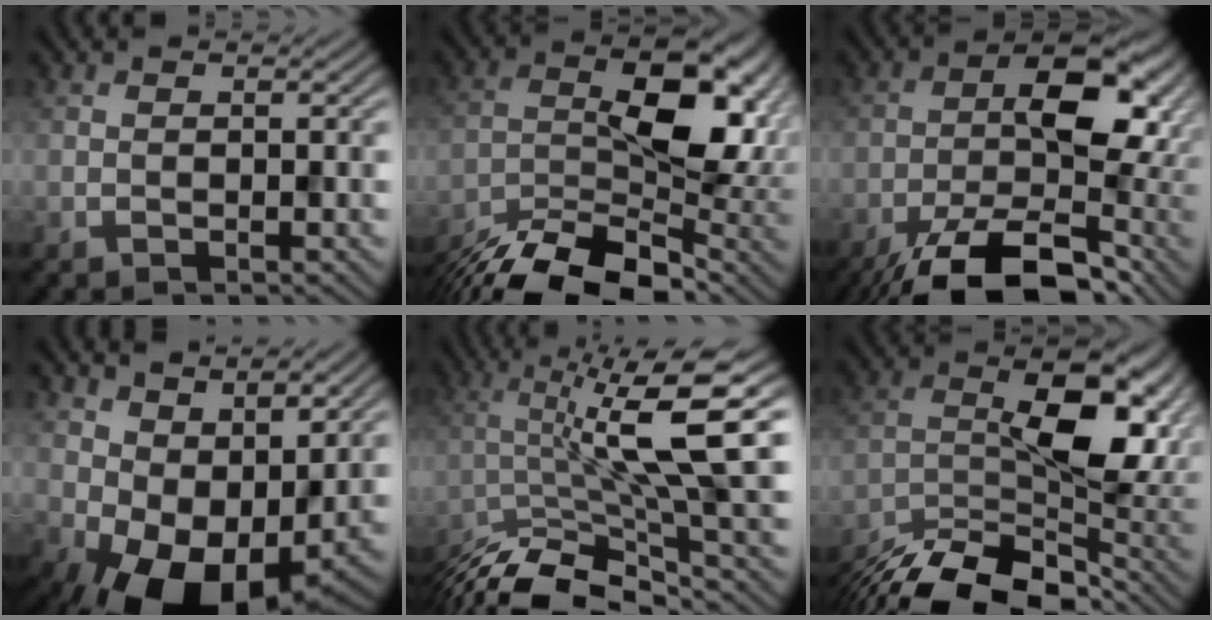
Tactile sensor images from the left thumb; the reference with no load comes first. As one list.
[{"total": 15.6, "force": [-7.9, 6.9, 11.5], "torque": [-0.192, -0.020, -0.134]}, {"total": 16.0, "force": [-6.7, 7.2, 12.6], "torque": [-0.191, -0.012, -0.125]}, {"total": 12.0, "force": [1.0, 7.8, 9.2], "torque": [-0.148, -0.026, 0.027]}, {"total": 12.8, "force": [-5.1, 2.3, 11.5], "torque": [-0.187, 0.013, -0.091]}, {"total": 14.3, "force": [-7.7, 5.5, 10.7], "torque": [-0.184, -0.016, -0.134]}]